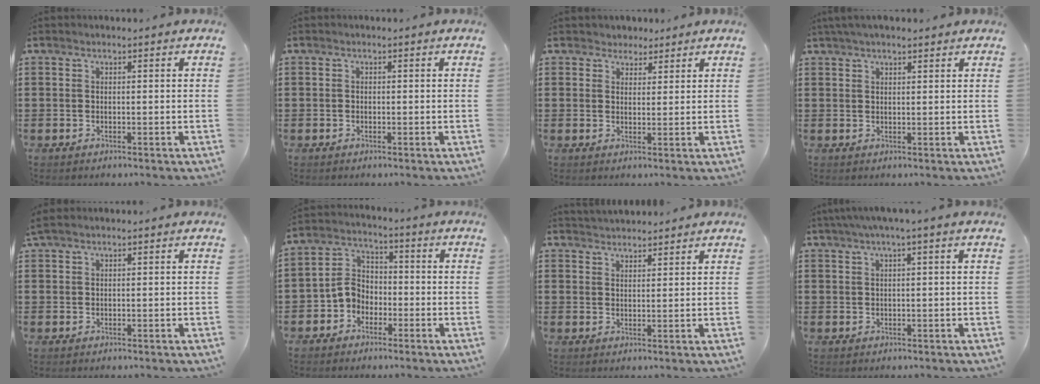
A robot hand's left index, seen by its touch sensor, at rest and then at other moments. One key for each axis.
{"total": 0.6, "fx": -0.4, "fy": 0.4, "fz": 0.2, "tx": -0.005, "ty": 0.001, "tz": -0.008}
{"total": 2.5, "fx": 1.9, "fy": 1.6, "fz": -0.1, "tx": -0.008, "ty": 0.012, "tz": 0.036}
{"total": 2.3, "fx": 1.8, "fy": 0.5, "fz": 1.4, "tx": -0.029, "ty": 0.006, "tz": 0.034}
{"total": 0.9, "fx": 0.5, "fy": 0.2, "fz": 0.7, "tx": -0.014, "ty": 0.002, "tz": 0.011}
{"total": 5.4, "fx": -2.4, "fy": 4.3, "fz": 2.2, "tx": -0.069, "ty": 0.011, "tz": -0.055}
{"total": 2.4, "fx": 2.4, "fy": 0.1, "fz": -0.3, "tx": -0.001, "ty": -0.002, "tz": 0.046}
{"total": 2.0, "fx": 0.8, "fy": -0.4, "fz": 1.8, "tx": -0.033, "ty": -0.002, "tz": 0.013}